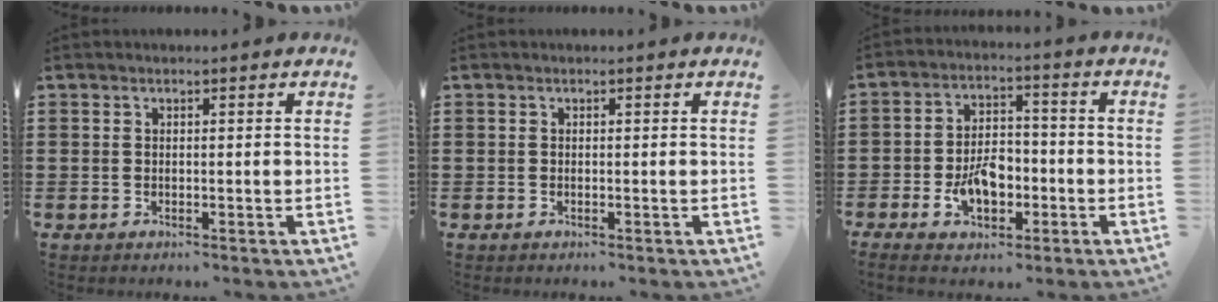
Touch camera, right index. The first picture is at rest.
{"total": 0.0}
{"total": 7.5, "force": [-2.5, 4.4, 5.5], "torque": [-0.112, 0.000, -0.050]}